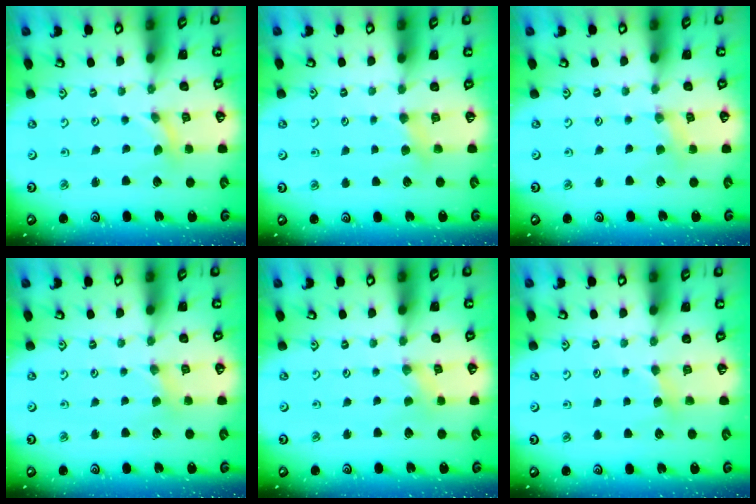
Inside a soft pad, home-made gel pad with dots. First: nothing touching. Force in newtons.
{"total": 5.1, "press": 5.1, "slide": 0.6}
{"total": 3.6, "press": 3.6, "slide": 0.5}
{"total": 2.1, "press": 2.1, "slide": 0.4}
{"total": 0.9, "press": 0.9, "slide": 0.3}
{"total": 3.4, "press": 3.4, "slide": 0.5}